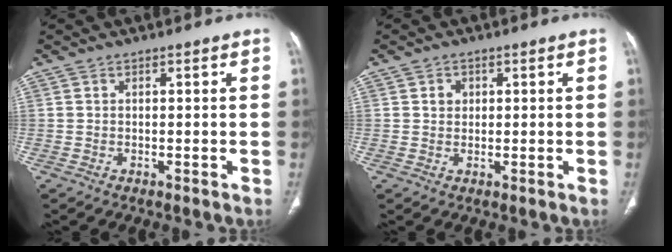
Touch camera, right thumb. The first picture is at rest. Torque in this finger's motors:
{"motor_torque": [-0.38, 0.25, 0.47, -0.32, -0.02]}